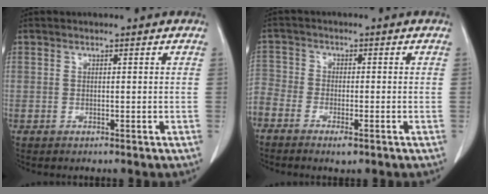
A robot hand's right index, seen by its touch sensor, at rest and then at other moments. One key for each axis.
{"total": 7.0, "fx": -4.4, "fy": 4.2, "fz": 3.5, "tx": -0.087, "ty": 0.002, "tz": -0.084}